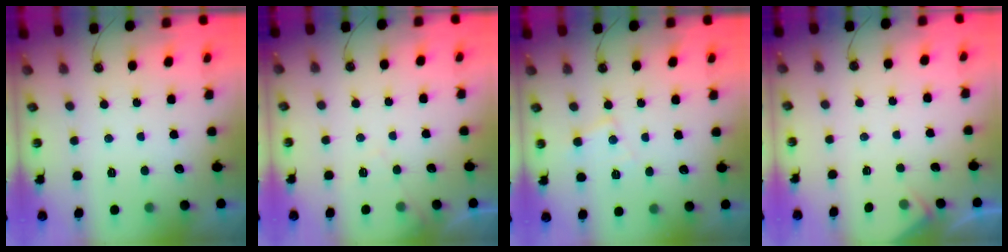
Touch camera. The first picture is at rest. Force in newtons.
{"total": 4.5, "press": 4.4, "slide": 0.7}
{"total": 7.1, "press": 7.0, "slide": 0.4}
{"total": 2.5, "press": 2.4, "slide": 0.4}